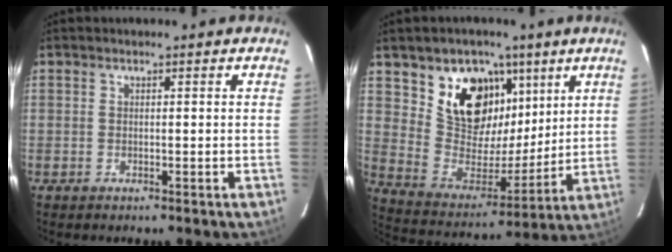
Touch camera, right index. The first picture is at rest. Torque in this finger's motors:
{"motor_torque": [0.85, 0.76, 0.38, 0.10]}